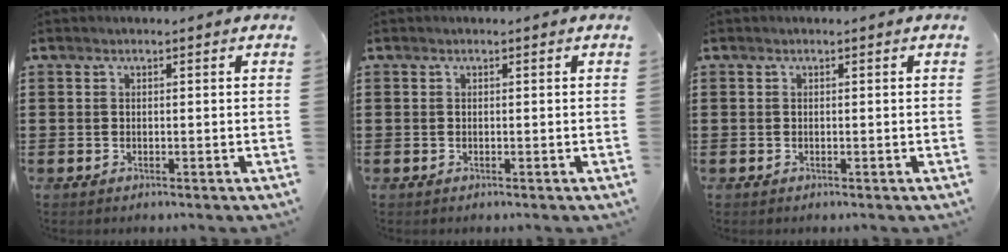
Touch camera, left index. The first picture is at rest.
{"total": 0.0}
{"total": 0.0}